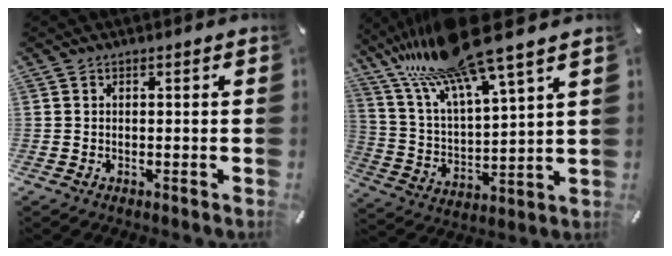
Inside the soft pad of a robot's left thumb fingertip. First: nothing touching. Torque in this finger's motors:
{"motor_torque": [3.97, 1.00, 1.20, -1.57, 0.78]}